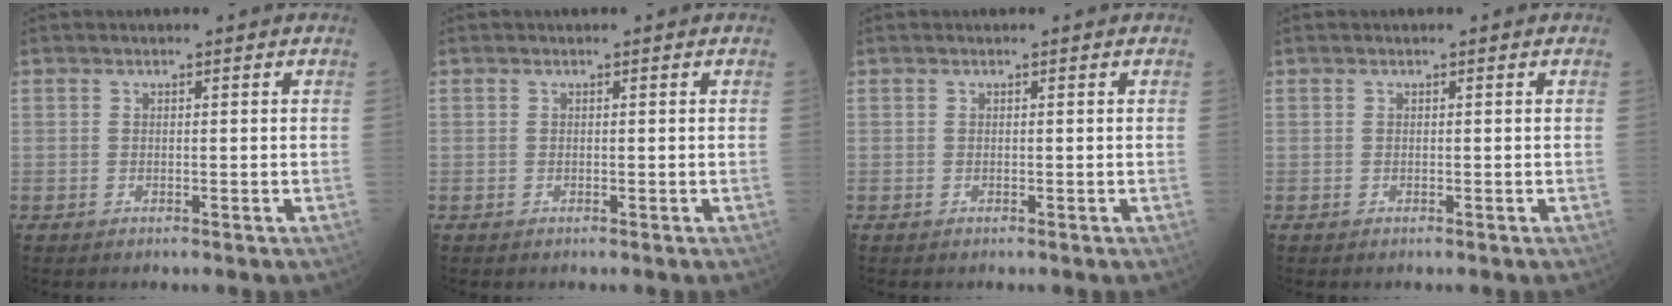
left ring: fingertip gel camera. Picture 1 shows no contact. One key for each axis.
{"total": 0.0}
{"total": 0.0}
{"total": 0.0}